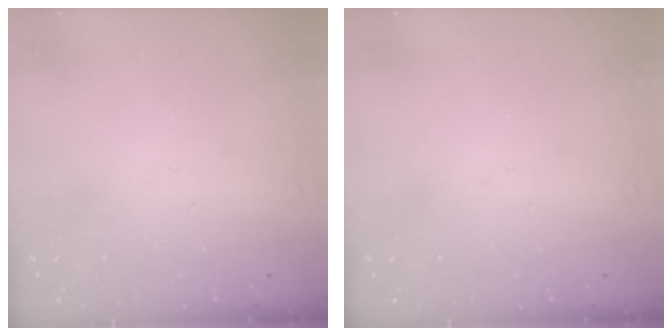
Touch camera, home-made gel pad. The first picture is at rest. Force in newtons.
{"total": 0.0}